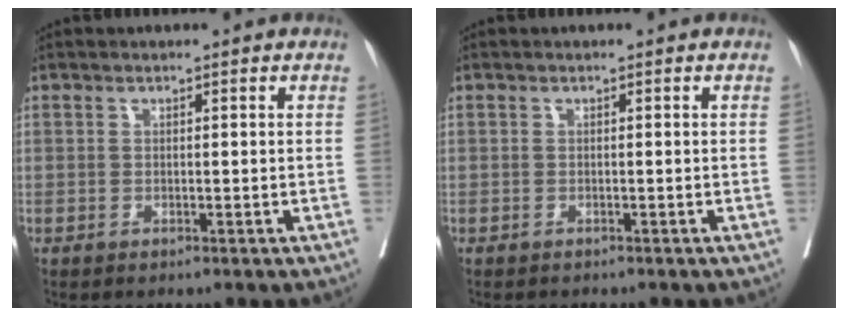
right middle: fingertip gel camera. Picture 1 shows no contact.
{"total": 1.1, "force": [-1.0, 0.3, 0.3], "torque": [-0.010, -0.002, -0.014]}